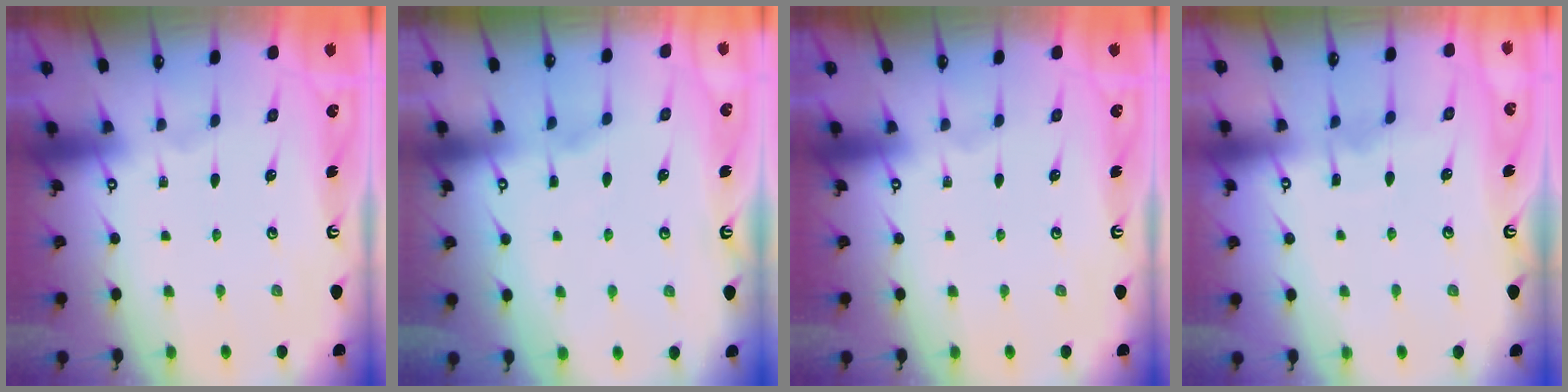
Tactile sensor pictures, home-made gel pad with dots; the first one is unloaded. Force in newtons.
{"total": 1.5, "press": 1.5, "slide": 0.4}
{"total": 0.0}
{"total": 5.3, "press": 5.2, "slide": 0.5}